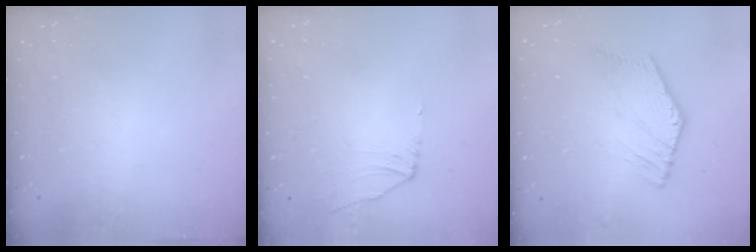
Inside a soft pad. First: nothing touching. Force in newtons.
{"total": 2.3, "press": 2.3, "slide": 0.6}
{"total": 1.0, "press": 0.4, "slide": 0.9}